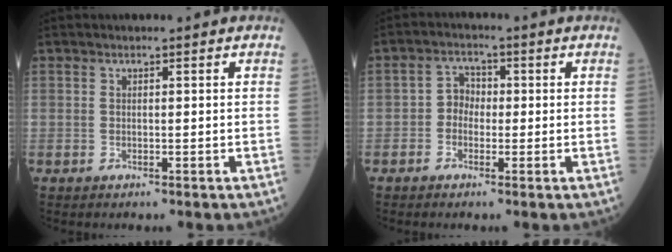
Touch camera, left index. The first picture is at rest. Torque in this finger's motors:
{"motor_torque": [0.09, -0.02, -0.04, 0.00]}